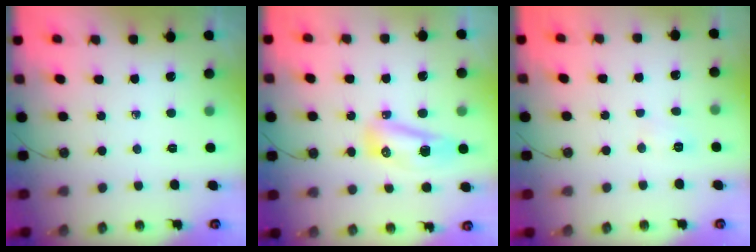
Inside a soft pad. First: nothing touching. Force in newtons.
{"total": 14.0, "press": 10.4, "slide": 9.4}
{"total": 3.6, "press": 3.5, "slide": 0.8}